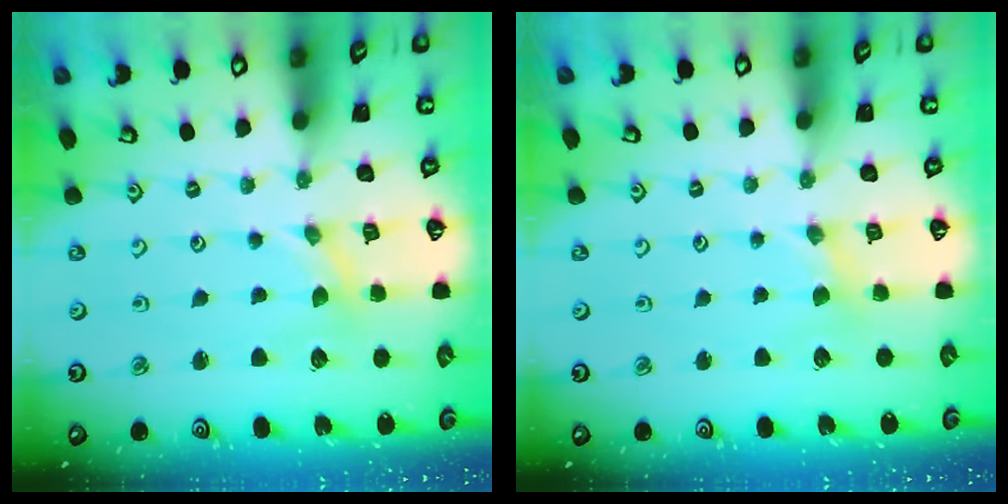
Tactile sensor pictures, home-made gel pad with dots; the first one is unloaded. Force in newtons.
{"total": 1.1, "press": 1.1, "slide": 0.2}